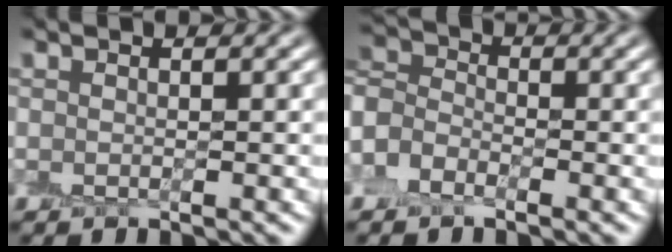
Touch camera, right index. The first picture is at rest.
{"total": 3.7, "force": [-2.1, 2.6, 1.7], "torque": [-0.038, 0.011, -0.059]}